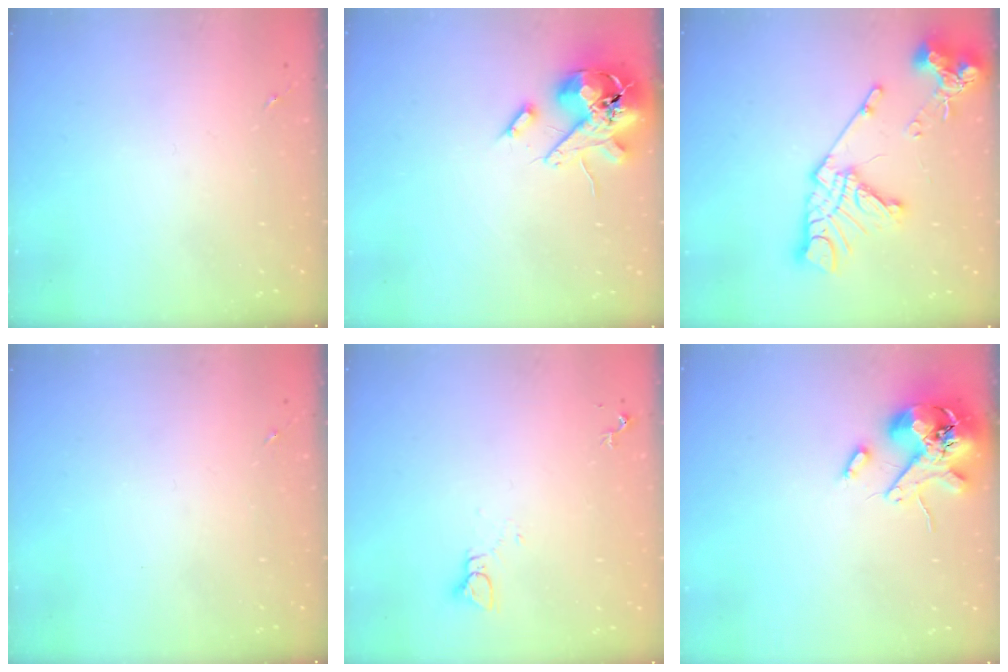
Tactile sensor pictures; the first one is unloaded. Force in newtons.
{"total": 15.0, "press": 14.8, "slide": 2.5}
{"total": 18.1, "press": 18.0, "slide": 2.0}
{"total": 0.0}
{"total": 2.7, "press": 2.7, "slide": 0.2}
{"total": 12.5, "press": 12.3, "slide": 2.1}